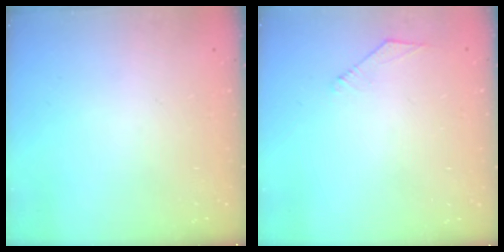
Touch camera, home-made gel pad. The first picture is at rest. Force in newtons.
{"total": 3.0, "press": 2.9, "slide": 0.7}